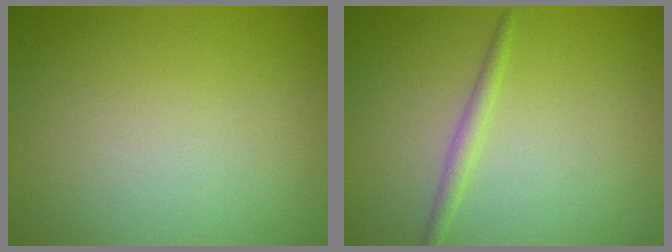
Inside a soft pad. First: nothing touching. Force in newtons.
{"total": 1.3, "press": 1.3, "slide": 0.1}